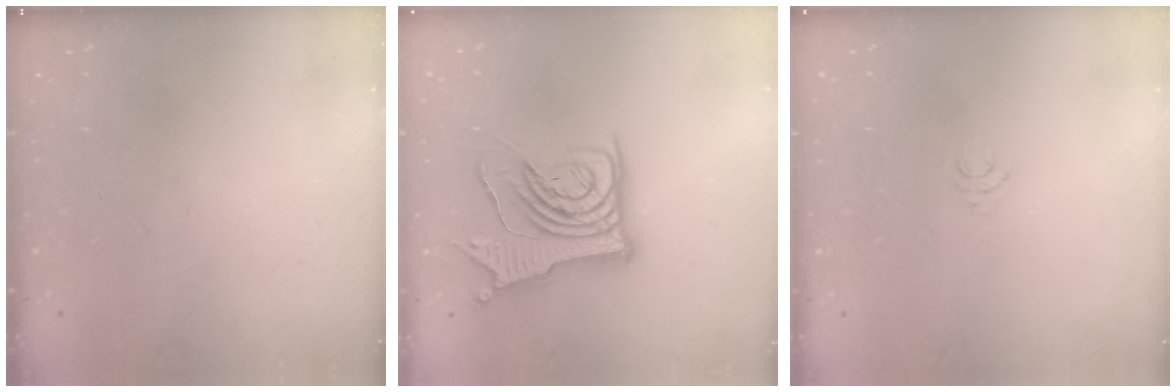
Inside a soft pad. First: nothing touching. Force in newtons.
{"total": 13.6, "press": 13.5, "slide": 1.8}
{"total": 4.8, "press": 4.8, "slide": 0.3}